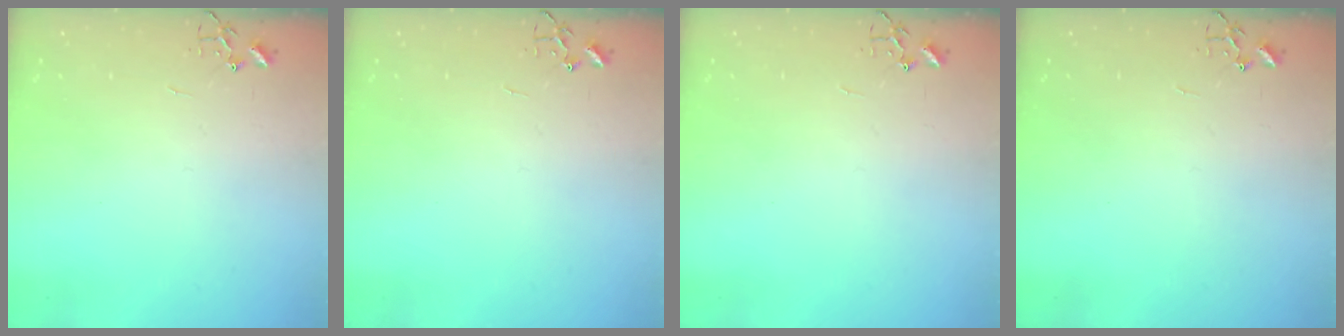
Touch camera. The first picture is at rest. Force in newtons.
{"total": 0.0}
{"total": 0.0}
{"total": 0.0}